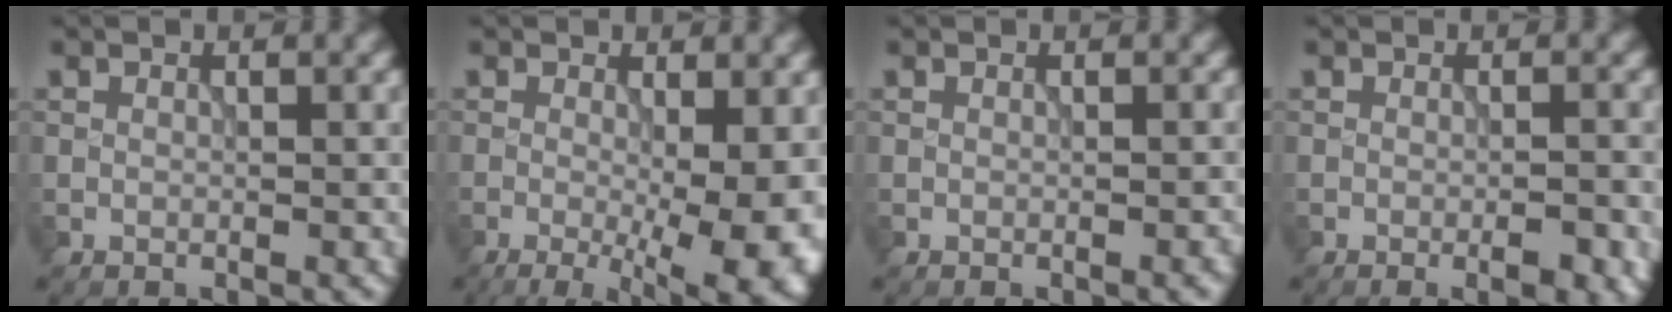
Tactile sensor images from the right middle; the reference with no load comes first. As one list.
[{"total": 9.6, "force": [-1.8, 3.3, 8.9], "torque": [-0.112, -0.016, -0.021]}, {"total": 0.7, "force": [-0.3, 0.1, 0.6], "torque": [-0.005, 0.001, -0.004]}, {"total": 2.9, "force": [-1.3, 0.7, 2.5], "torque": [-0.036, -0.004, -0.016]}]